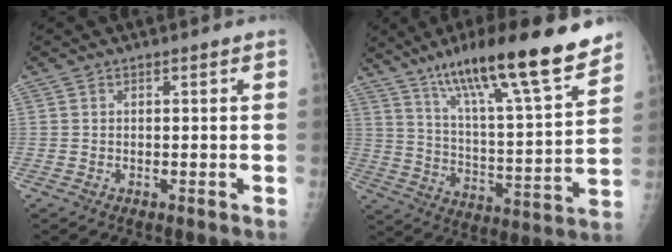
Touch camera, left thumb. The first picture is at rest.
{"total": 23.0, "force": [16.2, 3.1, 16.0], "torque": [-0.238, -0.065, 0.269]}